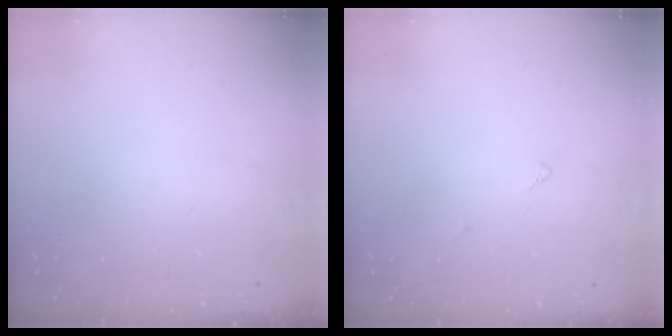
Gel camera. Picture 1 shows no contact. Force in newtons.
{"total": 3.7, "press": 3.7, "slide": 0.3}